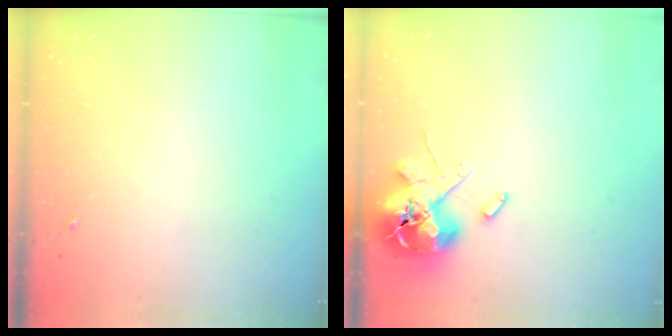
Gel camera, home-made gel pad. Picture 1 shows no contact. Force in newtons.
{"total": 12.1, "press": 12.0, "slide": 2.0}